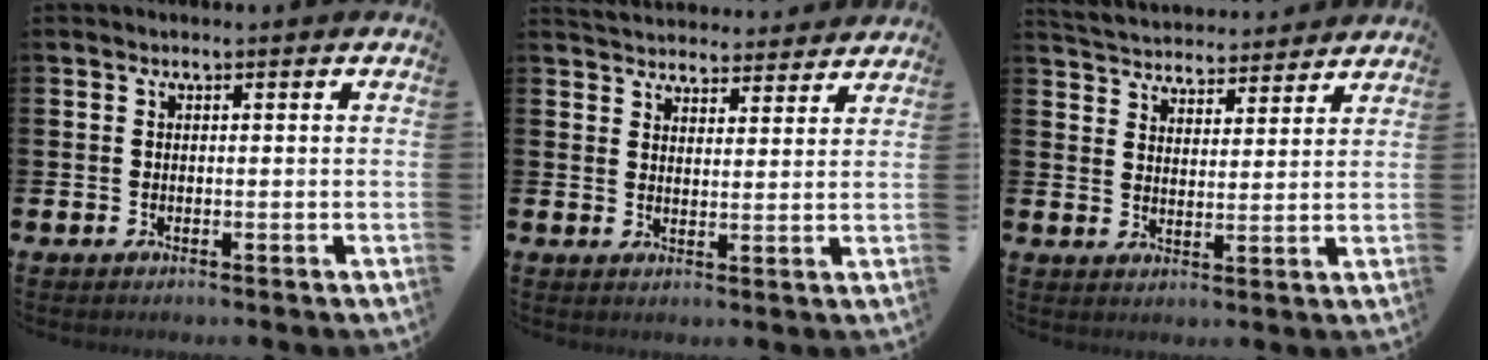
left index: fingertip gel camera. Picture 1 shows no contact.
{"total": 4.1, "force": [4.0, 0.8, -0.4], "torque": [-0.007, -0.029, 0.071]}
{"total": 4.5, "force": [4.4, 0.9, -0.4], "torque": [-0.019, -0.031, 0.080]}